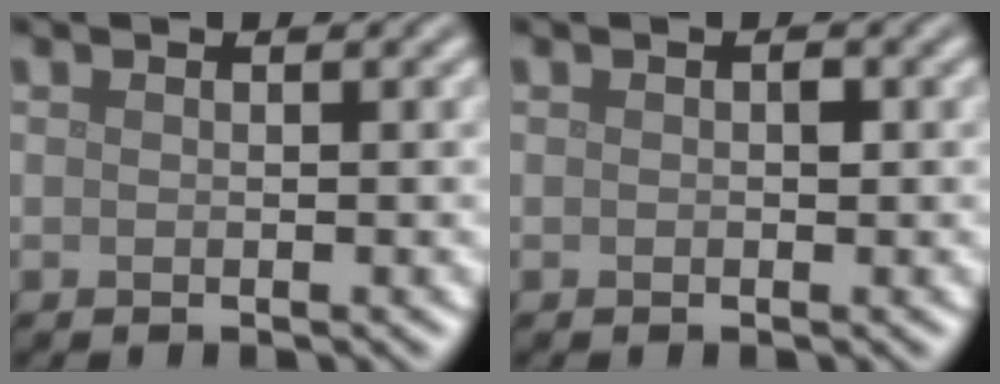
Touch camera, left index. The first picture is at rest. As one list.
[{"total": 0.6, "force": [0.1, 0.4, 0.5], "torque": [-0.006, 0.000, 0.000]}]